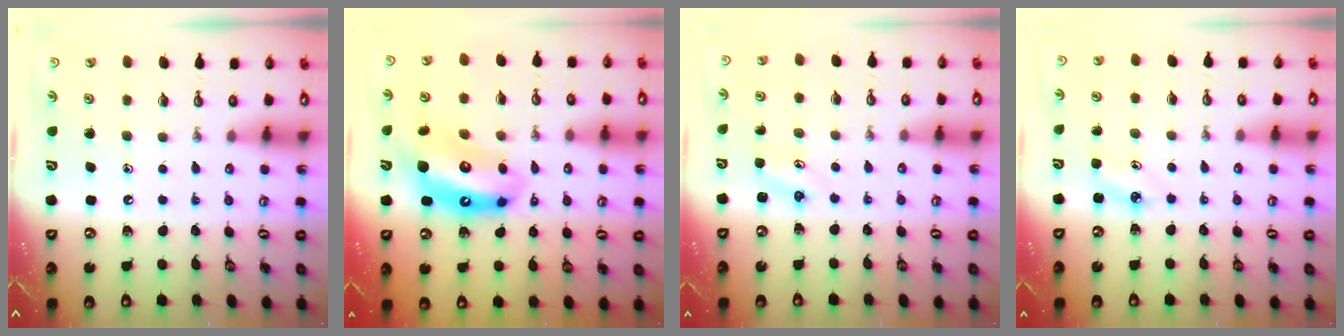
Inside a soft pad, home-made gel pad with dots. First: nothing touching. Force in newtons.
{"total": 14.1, "press": 14.0, "slide": 1.2}
{"total": 2.9, "press": 2.9, "slide": 0.3}
{"total": 3.9, "press": 3.8, "slide": 0.4}